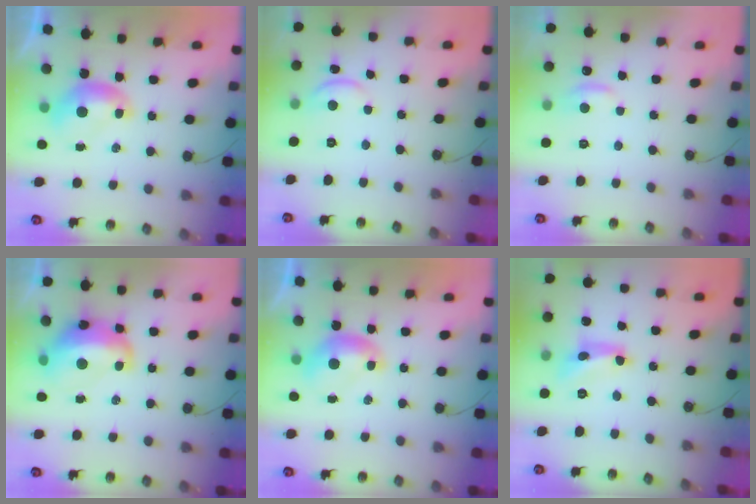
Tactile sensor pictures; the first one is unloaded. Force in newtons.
{"total": 1.3, "press": 1.3, "slide": 0.3}
{"total": 0.7, "press": 0.0, "slide": 0.7}
{"total": 8.4, "press": 8.3, "slide": 1.4}
{"total": 0.0}
{"total": 5.8, "press": 5.8, "slide": 0.4}